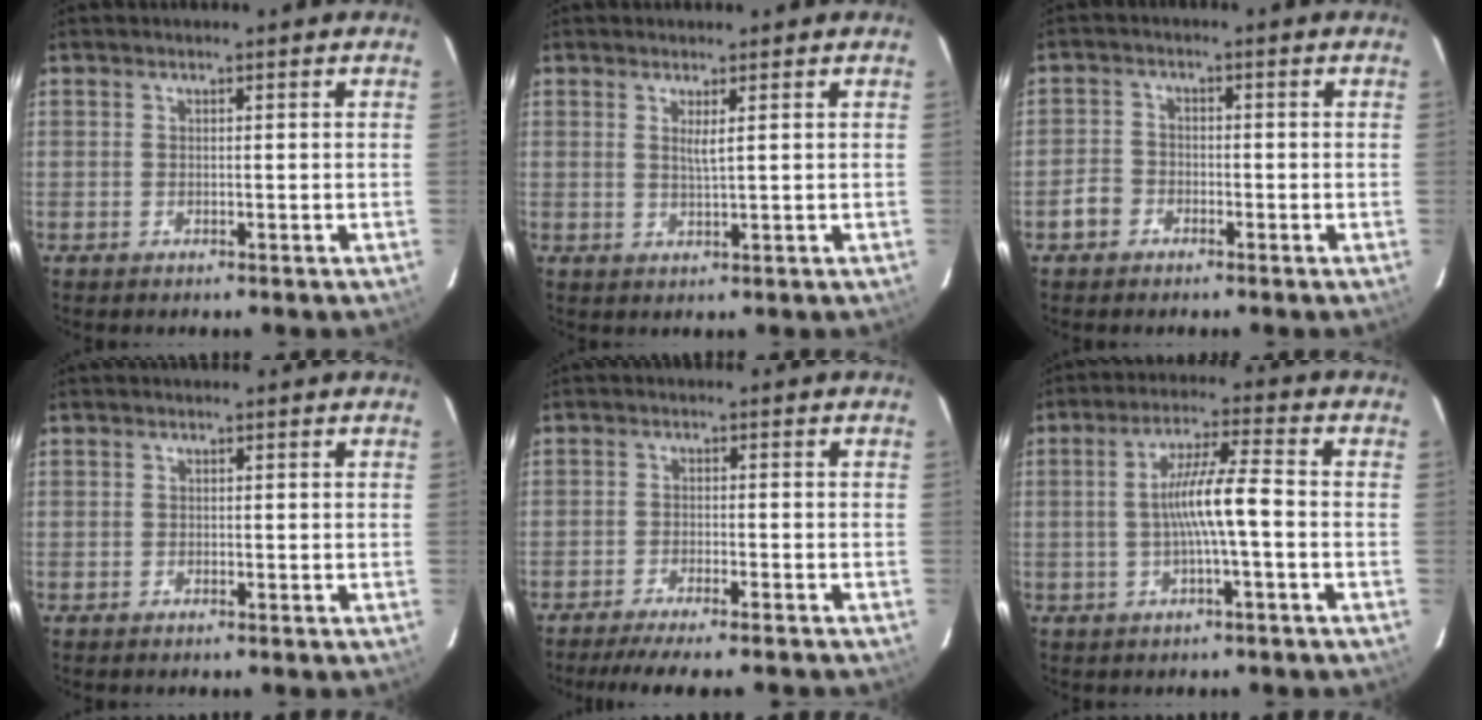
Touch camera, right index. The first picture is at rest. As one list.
[{"total": 2.0, "force": [0.8, -0.1, 1.8], "torque": [-0.030, -0.002, 0.013]}, {"total": 3.6, "force": [-2.1, 2.9, 0.7], "torque": [-0.017, 0.011, -0.040]}, {"total": 0.5, "force": [-0.2, 0.5, -0.1], "torque": [0.000, 0.002, -0.005]}, {"total": 10.5, "force": [-9.3, 0.7, 4.8], "torque": [-0.100, -0.020, -0.139]}, {"total": 7.6, "force": [-1.5, -0.1, 7.5], "torque": [-0.142, 0.009, -0.023]}]